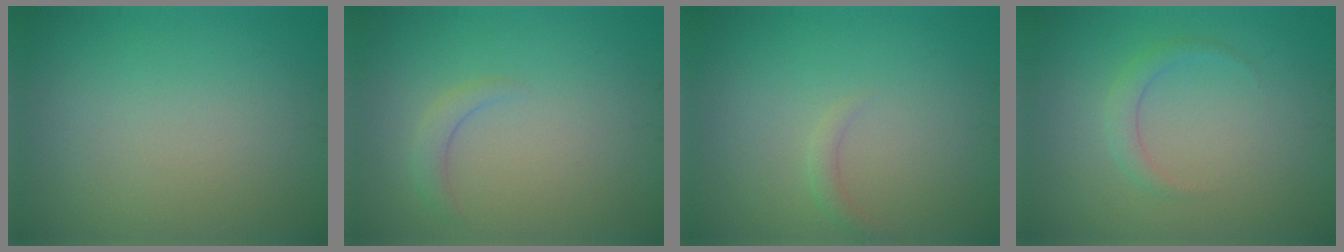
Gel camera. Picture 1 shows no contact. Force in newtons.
{"total": 1.4, "press": 1.3, "slide": 0.3}
{"total": 0.9, "press": 0.9, "slide": 0.1}
{"total": 1.5, "press": 1.5, "slide": 0.1}